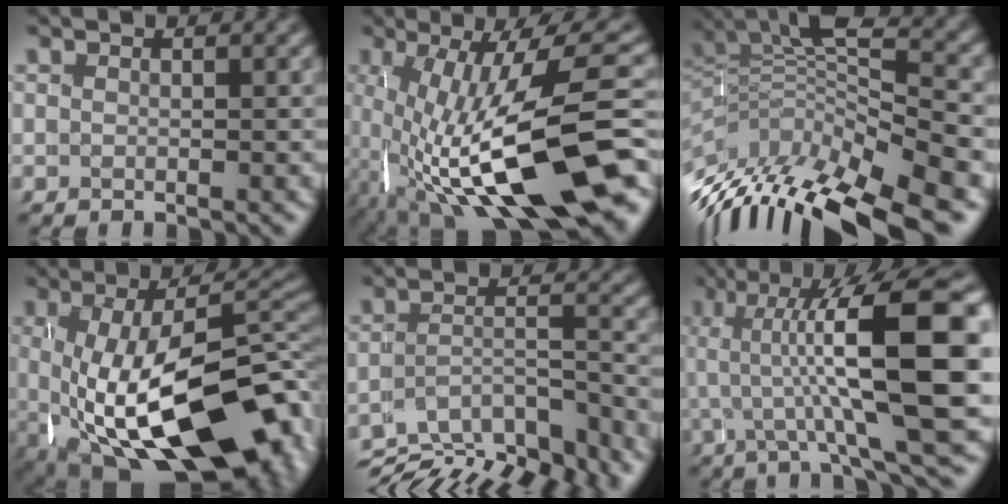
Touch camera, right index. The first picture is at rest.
{"total": 14.1, "force": [-5.2, 5.1, 12.1], "torque": [-0.194, -0.029, -0.059]}
{"total": 12.1, "force": [-5.0, 7.1, 8.4], "torque": [-0.152, -0.022, -0.070]}
{"total": 17.8, "force": [-5.0, 9.4, 14.2], "torque": [-0.247, -0.050, -0.045]}
{"total": 10.7, "force": [-7.5, 5.2, 5.7], "torque": [-0.066, -0.027, -0.115]}
{"total": 14.5, "force": [3.4, 4.6, 13.3], "torque": [-0.184, 0.023, 0.044]}